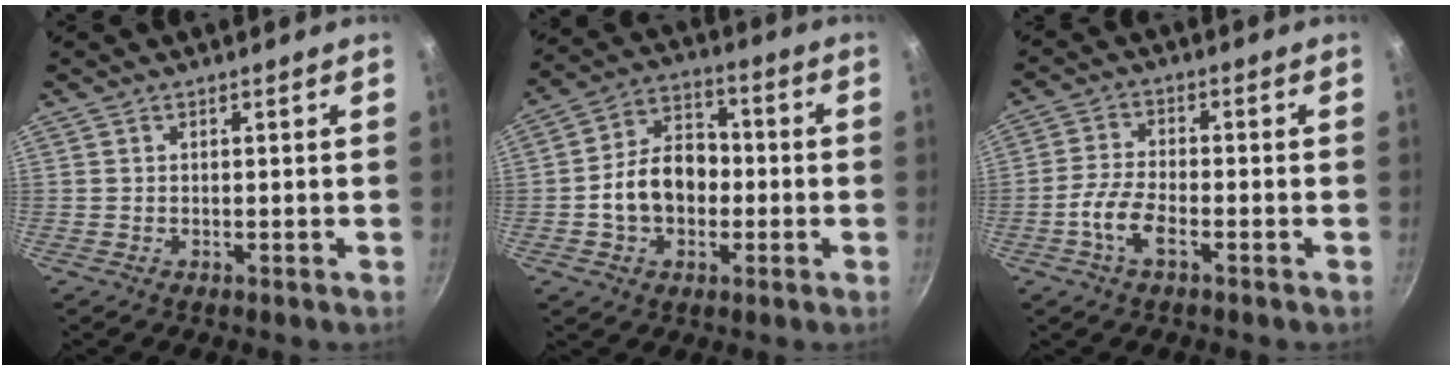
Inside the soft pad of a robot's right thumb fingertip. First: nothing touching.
{"total": 12.0, "force": [-1.6, 8.9, 7.9], "torque": [-0.095, 0.033, -0.038]}
{"total": 6.1, "force": [-2.7, 2.5, 4.8], "torque": [-0.105, 0.018, -0.061]}